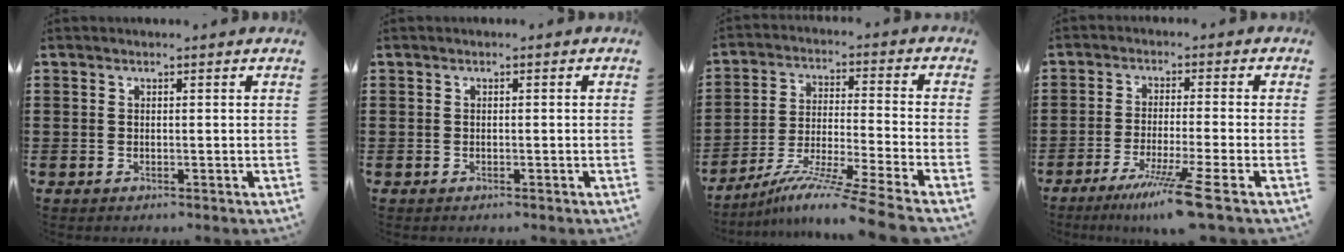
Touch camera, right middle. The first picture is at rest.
{"total": 0.0}
{"total": 9.5, "force": [-7.9, -0.9, 5.1], "torque": [-0.093, -0.010, -0.159]}
{"total": 7.4, "force": [-4.8, -1.0, 5.6], "torque": [-0.108, -0.024, -0.087]}